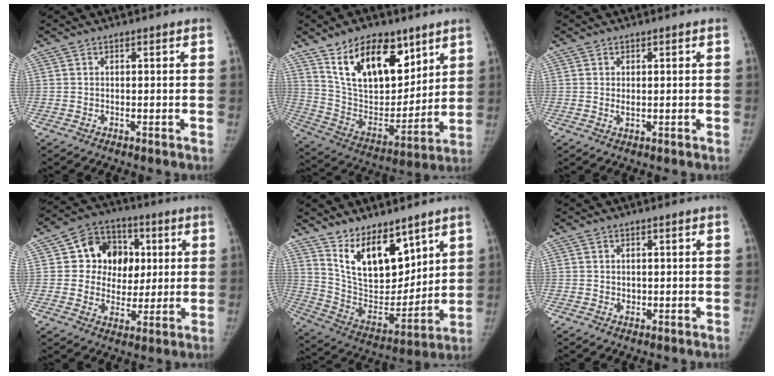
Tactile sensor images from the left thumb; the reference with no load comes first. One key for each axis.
{"total": 20.8, "fx": 11.8, "fy": 11.3, "fz": 12.9, "tx": -0.163, "ty": -0.058, "tz": 0.218}
{"total": 1.1, "fx": 0.2, "fy": 0.7, "fz": 0.9, "tx": -0.010, "ty": -0.003, "tz": 0.004}
{"total": 13.4, "fx": 2.8, "fy": 11.4, "fz": 6.4, "tx": -0.042, "ty": 0.003, "tz": 0.044}
{"total": 16.8, "fx": 10.4, "fy": 8.3, "fz": 10.3, "tx": -0.121, "ty": -0.073, "tz": 0.209}
{"total": 1.1, "fx": 0.1, "fy": 1.0, "fz": 0.5, "tx": -0.002, "ty": 0.000, "tz": 0.004}